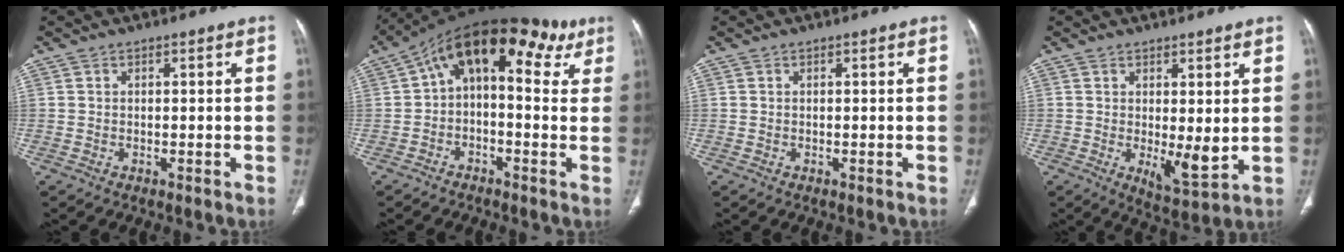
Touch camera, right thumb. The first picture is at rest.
{"total": 16.6, "force": [5.4, 8.6, 13.2], "torque": [-0.147, 0.044, 0.063]}
{"total": 0.0}
{"total": 6.2, "force": [0.4, 2.2, 5.8], "torque": [-0.084, -0.023, 0.014]}